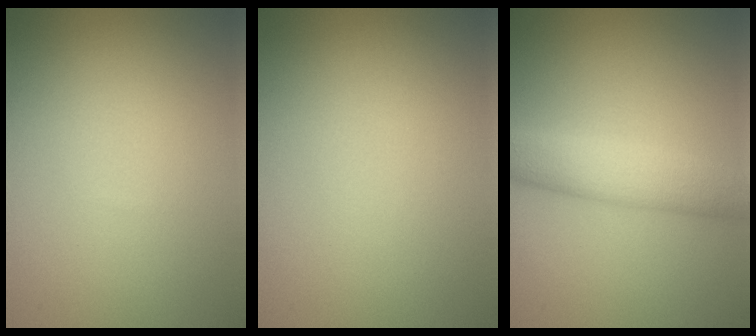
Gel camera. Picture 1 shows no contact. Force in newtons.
{"total": 0.0}
{"total": 4.4, "press": 4.4, "slide": 0.2}